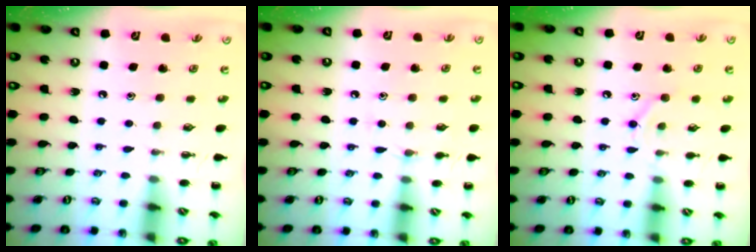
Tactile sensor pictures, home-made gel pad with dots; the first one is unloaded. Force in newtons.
{"total": 5.8, "press": 5.4, "slide": 2.1}
{"total": 9.0, "press": 8.9, "slide": 1.5}